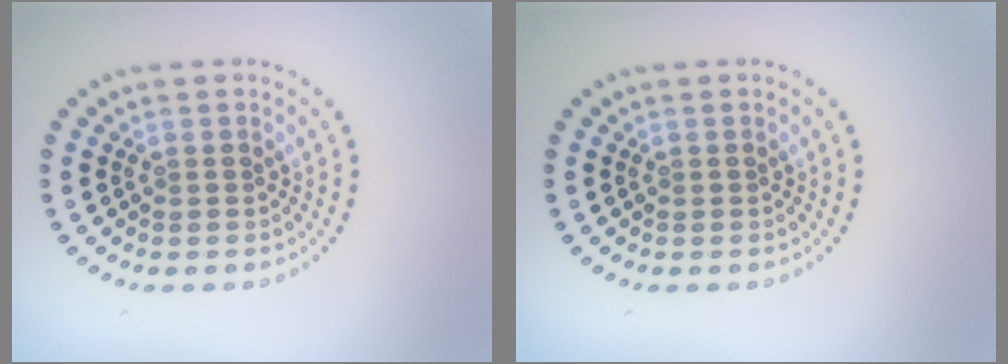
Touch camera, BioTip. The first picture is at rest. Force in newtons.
{"total": 0.0}